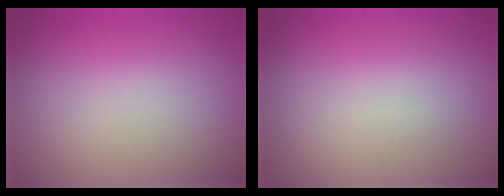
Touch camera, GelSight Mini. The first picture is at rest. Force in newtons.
{"total": 0.0}